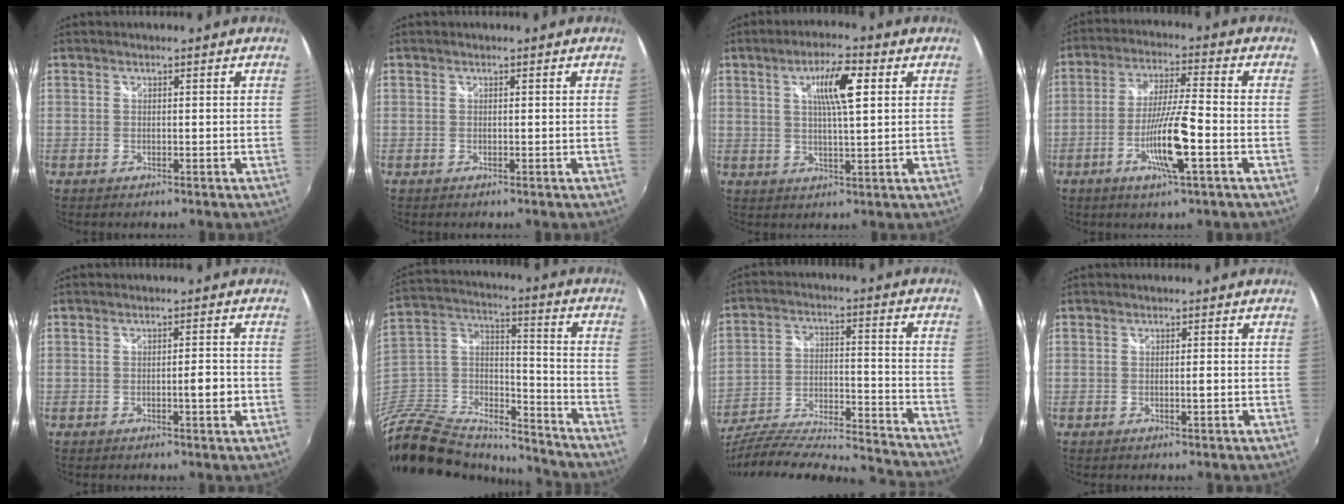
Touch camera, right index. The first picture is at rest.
{"total": 0.0}
{"total": 7.9, "force": [2.6, 1.4, 7.3], "torque": [-0.121, 0.007, 0.043]}
{"total": 10.1, "force": [-3.7, 0.2, 9.4], "torque": [-0.183, -0.003, -0.068]}
{"total": 2.9, "force": [-0.7, 0.4, 2.8], "torque": [-0.043, 0.004, -0.009]}
{"total": 25.9, "force": [-20.4, 11.5, 11.0], "torque": [-0.254, 0.034, -0.335]}
{"total": 28.3, "force": [-24.9, 2.8, 13.3], "torque": [-0.213, -0.051, -0.365]}
{"total": 0.9, "force": [-0.2, 0.0, 0.8], "torque": [-0.015, 0.004, -0.002]}